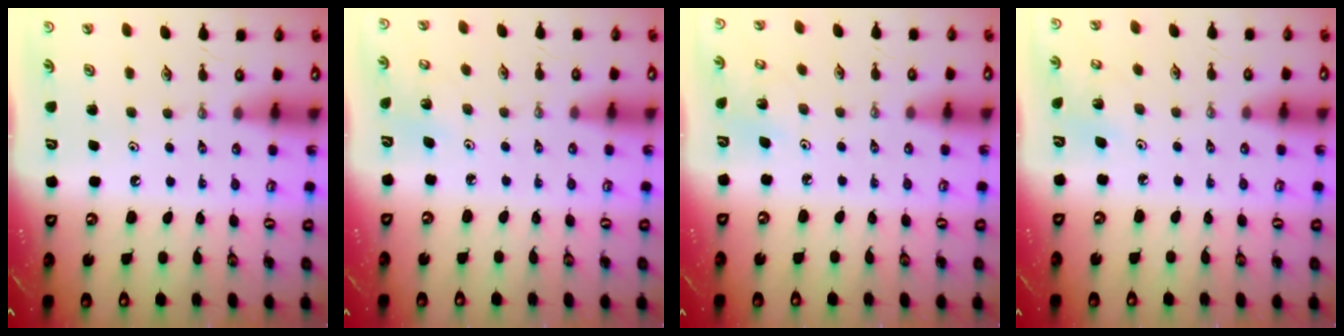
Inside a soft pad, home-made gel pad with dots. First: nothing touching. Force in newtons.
{"total": 1.7, "press": 1.7, "slide": 0.1}
{"total": 3.0, "press": 3.0, "slide": 0.1}
{"total": 3.0, "press": 3.0, "slide": 0.1}